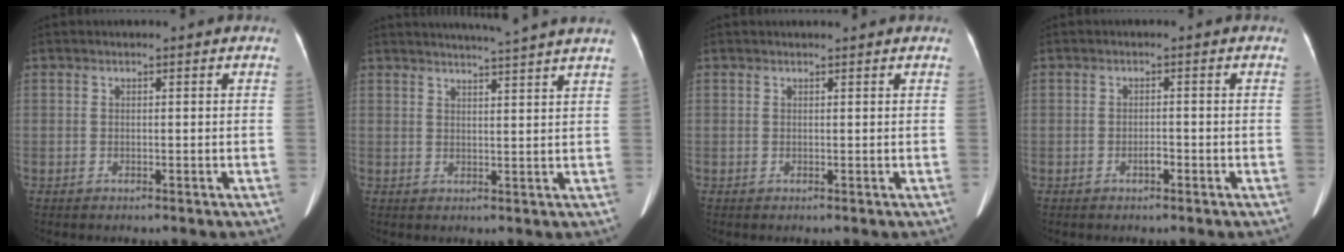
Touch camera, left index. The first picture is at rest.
{"total": 9.3, "force": [8.4, -1.6, 3.6], "torque": [-0.050, 0.001, 0.098]}
{"total": 1.5, "force": [1.5, -0.1, 0.4], "torque": [-0.006, 0.011, 0.023]}
{"total": 1.2, "force": [-0.8, 0.4, 0.8], "torque": [-0.013, 0.002, -0.011]}